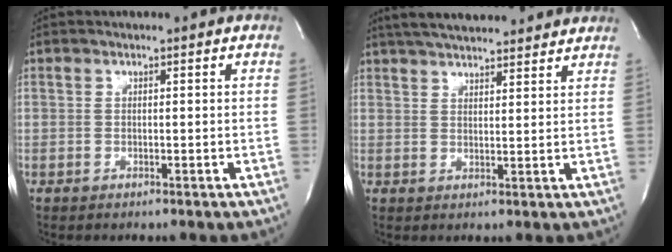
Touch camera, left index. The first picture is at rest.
{"total": 15.2, "force": [13.5, 3.0, 6.2], "torque": [-0.099, 0.040, 0.191]}